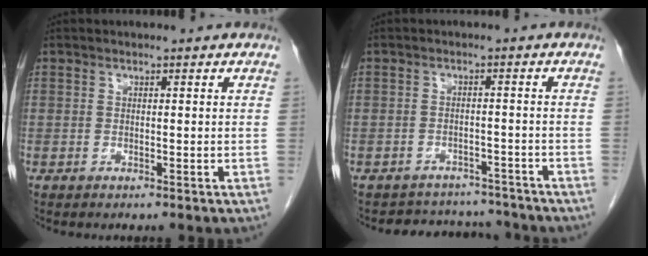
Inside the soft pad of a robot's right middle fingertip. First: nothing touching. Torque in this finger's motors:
{"motor_torque": [0.11, -0.07, -0.03, -0.06]}